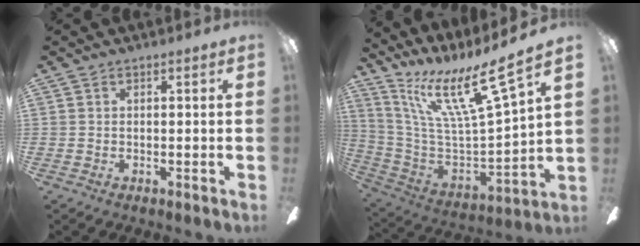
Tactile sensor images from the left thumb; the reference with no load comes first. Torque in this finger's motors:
{"motor_torque": [1.08, -0.87, -0.29, -0.32, 0.28]}